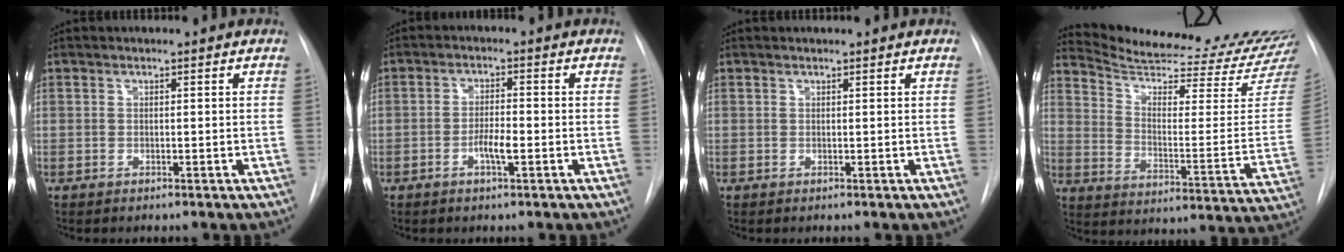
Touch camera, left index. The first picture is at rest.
{"total": 3.3, "force": [-1.3, 0.5, 3.0], "torque": [-0.054, 0.001, -0.023]}
{"total": 1.5, "force": [1.4, 0.1, 0.4], "torque": [-0.008, 0.017, 0.019]}
{"total": 25.7, "force": [24.6, -0.4, 7.6], "torque": [-0.120, -0.123, 0.326]}